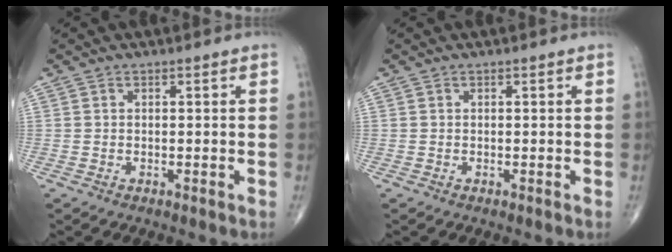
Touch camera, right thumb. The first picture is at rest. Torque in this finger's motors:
{"motor_torque": [0.01, 0.01, 0.11, 0.11, 0.00]}